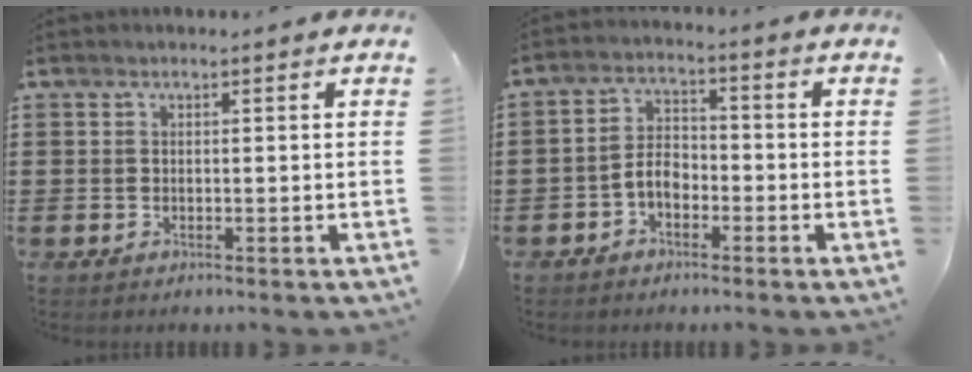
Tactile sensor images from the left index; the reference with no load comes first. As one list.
[{"total": 3.9, "force": [-2.0, 2.2, 2.6], "torque": [-0.062, 0.004, -0.045]}]